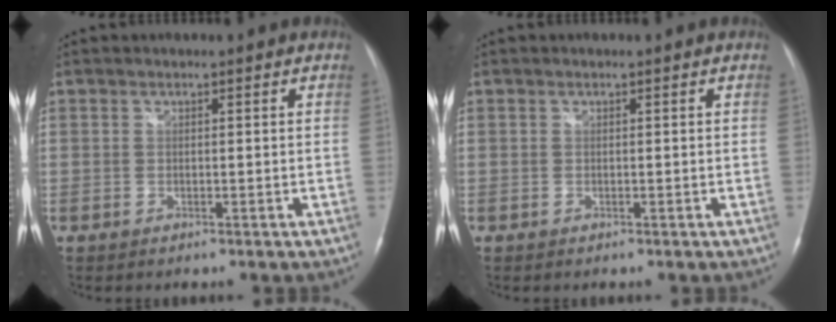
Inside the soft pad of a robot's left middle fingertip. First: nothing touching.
{"total": 0.0}